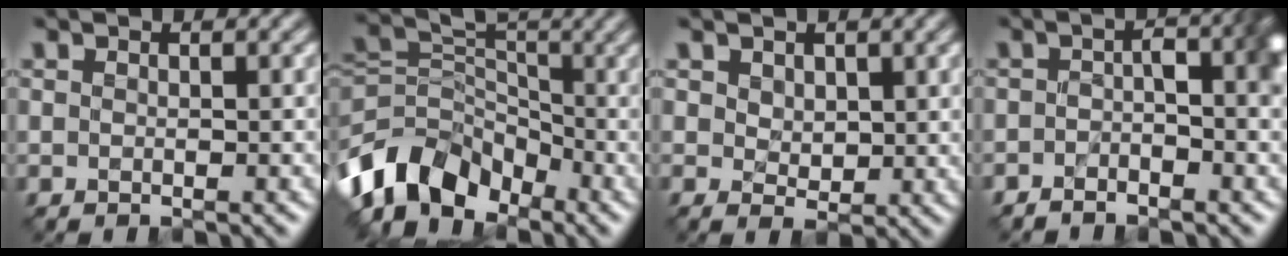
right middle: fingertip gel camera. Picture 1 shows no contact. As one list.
[{"total": 7.7, "force": [-4.8, 5.1, 3.2], "torque": [-0.053, -0.003, -0.107]}, {"total": 1.5, "force": [0.9, 1.0, 0.5], "torque": [-0.016, -0.008, 0.022]}, {"total": 3.7, "force": [-1.2, 1.3, 3.3], "torque": [-0.056, 0.000, -0.026]}]